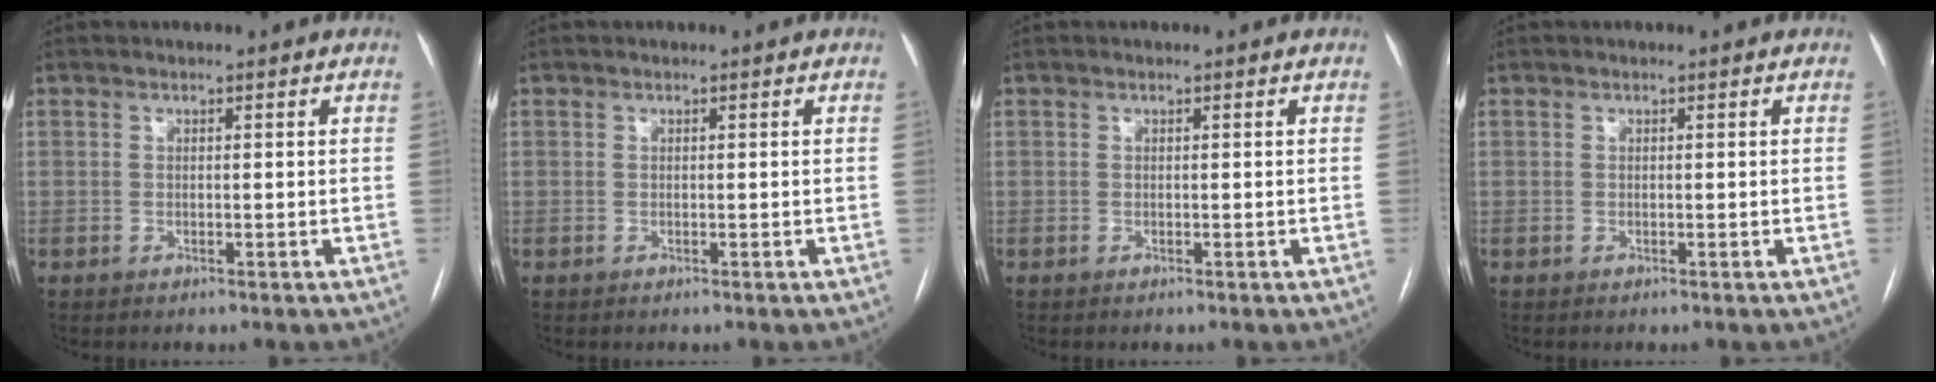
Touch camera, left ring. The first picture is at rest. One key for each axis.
{"total": 0.0}
{"total": 0.0}
{"total": 0.0}